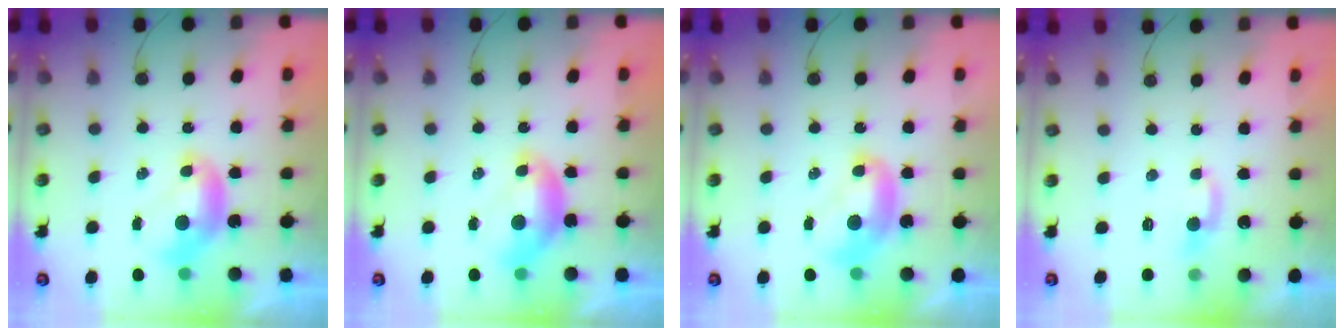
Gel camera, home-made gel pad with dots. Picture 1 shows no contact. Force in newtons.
{"total": 0.6, "press": 0.5, "slide": 0.3}
{"total": 1.9, "press": 1.9, "slide": 0.2}
{"total": 2.1, "press": 2.0, "slide": 0.5}